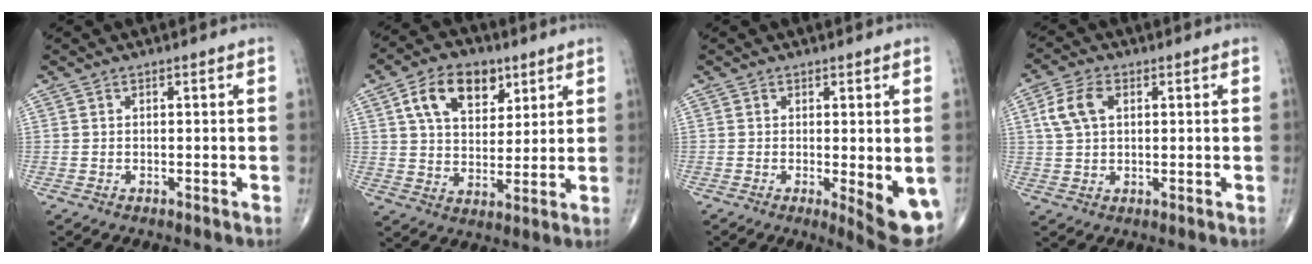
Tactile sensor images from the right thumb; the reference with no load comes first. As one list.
[{"total": 12.4, "force": [5.7, 7.7, 7.8], "torque": [-0.102, -0.015, 0.100]}, {"total": 7.8, "force": [-1.6, 2.0, 7.4], "torque": [-0.091, -0.020, -0.018]}, {"total": 6.4, "force": [1.8, 4.0, 4.8], "torque": [-0.101, 0.010, 0.035]}]